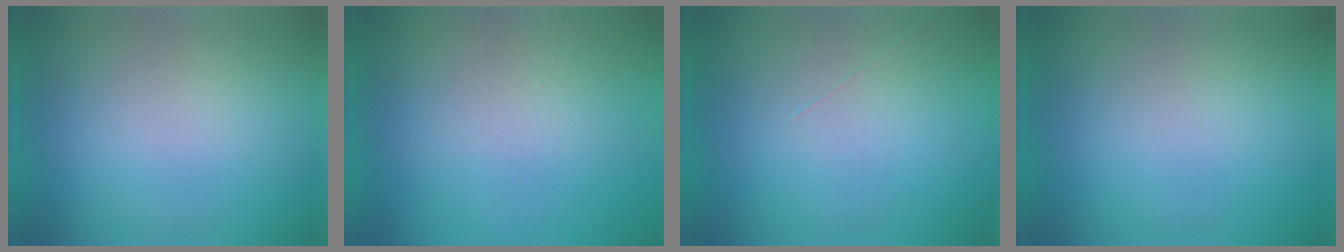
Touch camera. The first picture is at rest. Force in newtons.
{"total": 8.4}
{"total": 1.2}
{"total": 0.0}